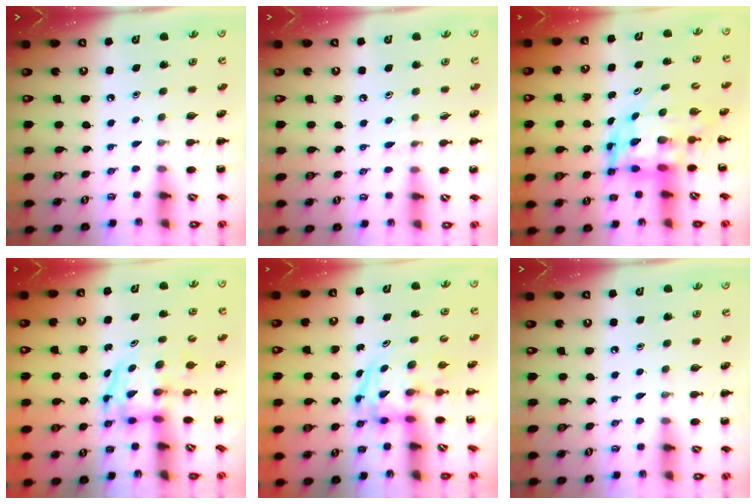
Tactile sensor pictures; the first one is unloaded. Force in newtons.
{"total": 5.7, "press": 5.2, "slide": 2.3}
{"total": 6.5, "press": 6.2, "slide": 2.2}
{"total": 4.0, "press": 3.9, "slide": 0.6}
{"total": 4.0, "press": 3.9, "slide": 0.6}
{"total": 0.0}